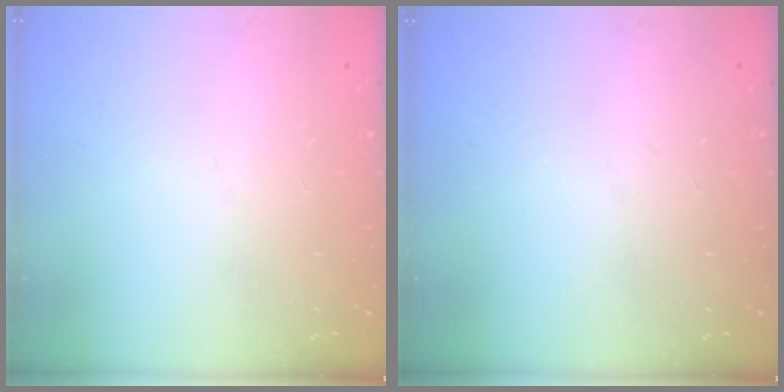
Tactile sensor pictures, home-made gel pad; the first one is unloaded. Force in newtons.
{"total": 0.0}